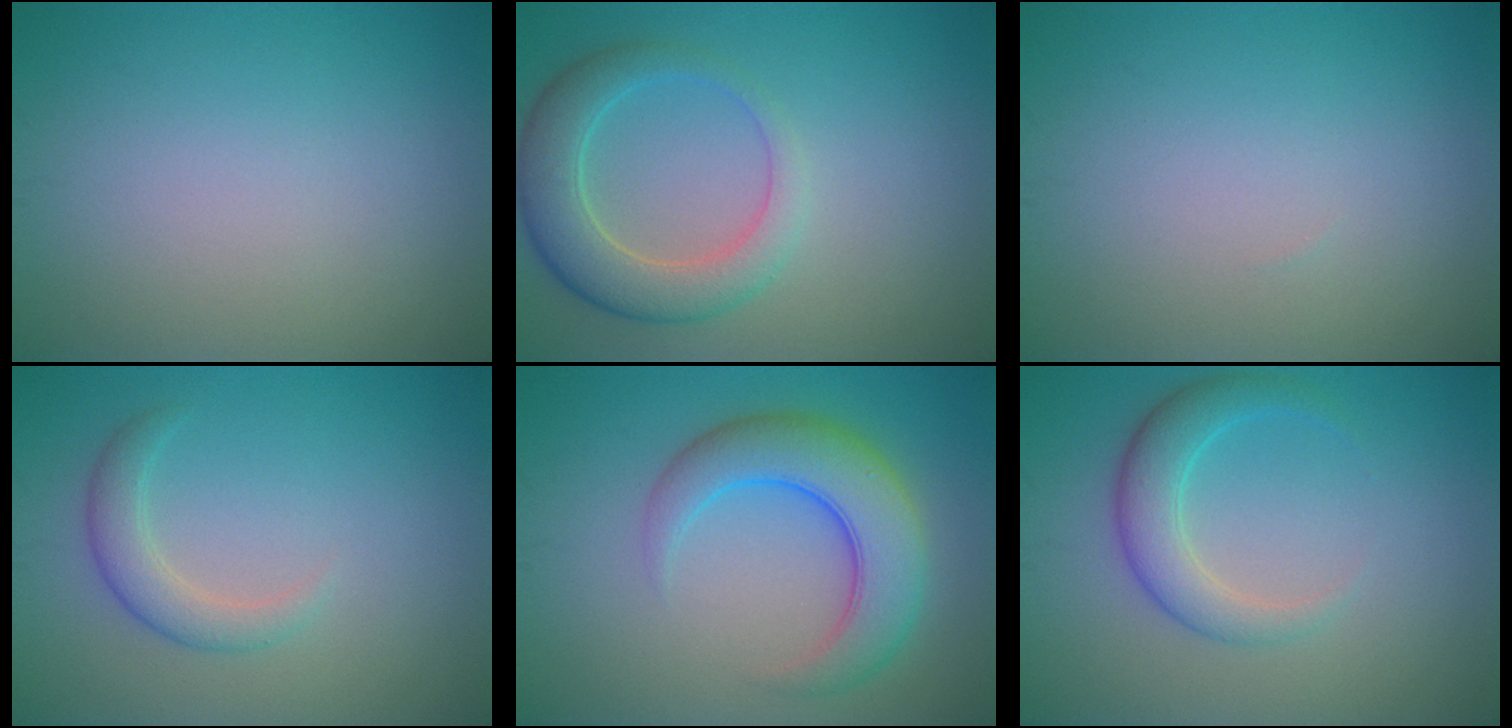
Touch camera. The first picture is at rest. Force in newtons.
{"total": 5.0, "press": 5.0, "slide": 0.5}
{"total": 0.0}
{"total": 2.4, "press": 2.4, "slide": 0.1}
{"total": 6.7, "press": 6.7, "slide": 0.0}
{"total": 3.6, "press": 3.6, "slide": 0.1}